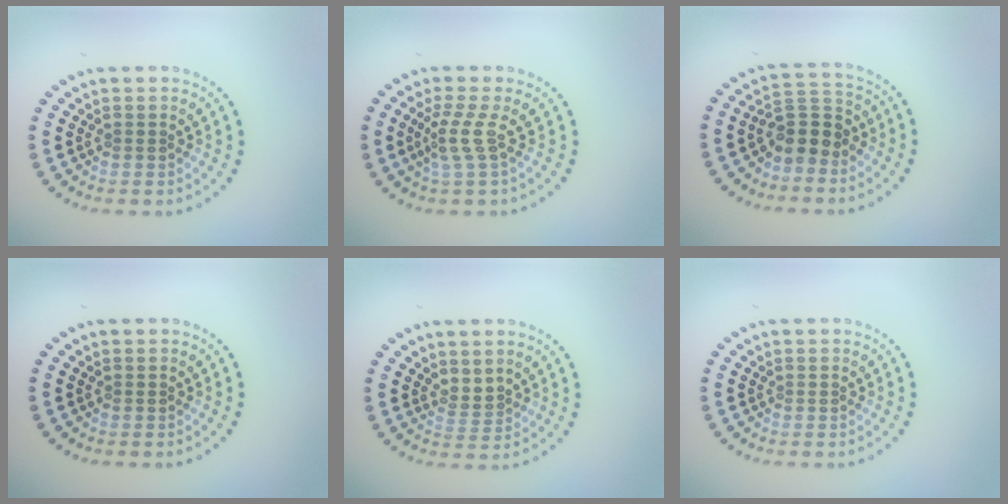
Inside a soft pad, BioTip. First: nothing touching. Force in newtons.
{"total": 2.3, "press": 1.5, "slide": 1.7}
{"total": 3.5, "press": 3.1, "slide": 1.6}
{"total": 0.0}
{"total": 1.4, "press": 0.9, "slide": 1.0}
{"total": 0.0}